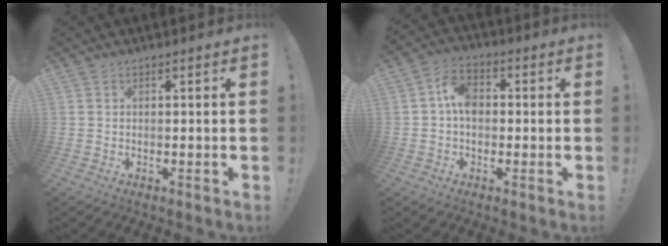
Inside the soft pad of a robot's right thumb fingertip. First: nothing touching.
{"total": 7.9, "force": [0.4, 5.8, 5.4], "torque": [-0.094, 0.011, 0.010]}